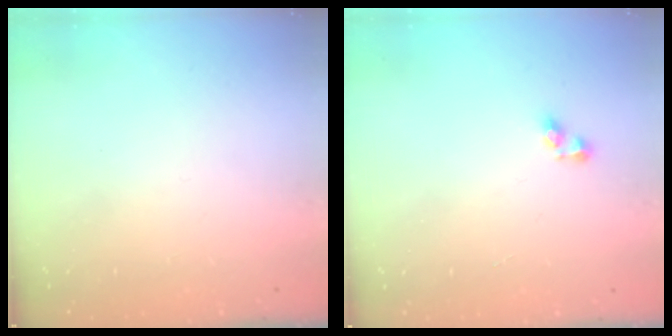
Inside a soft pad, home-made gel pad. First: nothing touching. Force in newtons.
{"total": 3.6, "press": 3.6, "slide": 0.1}